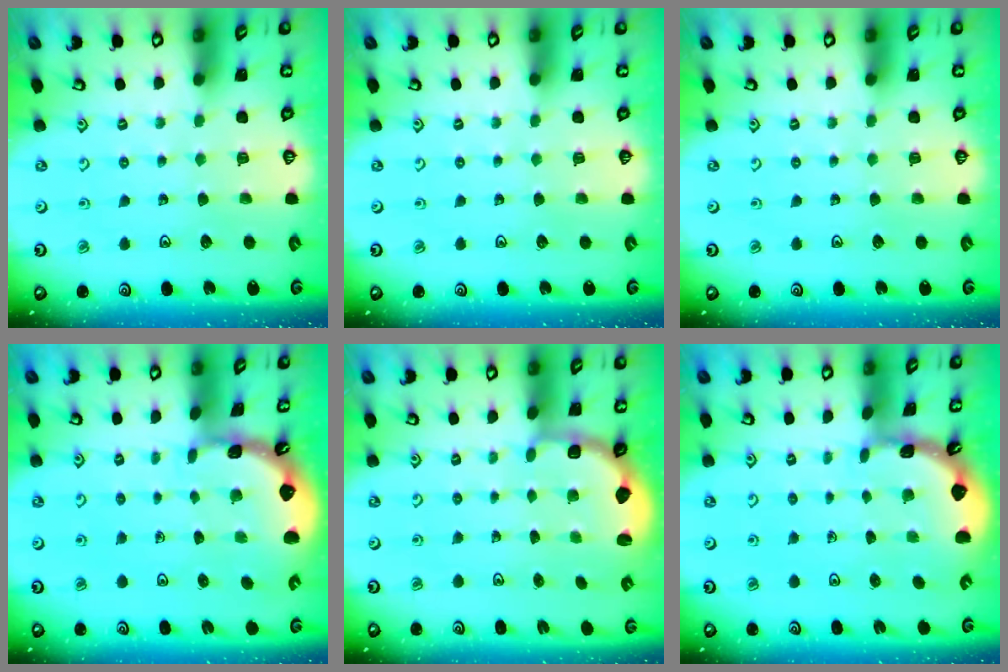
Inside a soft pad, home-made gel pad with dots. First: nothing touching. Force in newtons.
{"total": 0.0}
{"total": 0.0}
{"total": 1.2, "press": 1.1, "slide": 0.2}
{"total": 3.0, "press": 2.2, "slide": 2.0}
{"total": 1.6, "press": 1.6, "slide": 0.2}